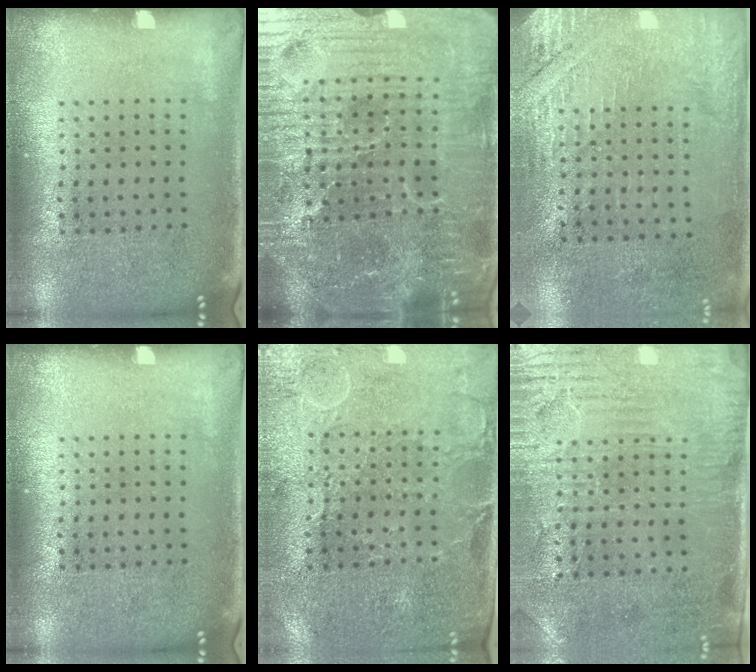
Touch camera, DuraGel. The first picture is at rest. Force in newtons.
{"total": 6.6, "press": 6.1, "slide": 2.7}
{"total": 2.7, "press": 2.5, "slide": 1.1}
{"total": 0.0}
{"total": 0.6, "press": 0.3, "slide": 0.5}
{"total": 3.3, "press": 2.7, "slide": 1.8}